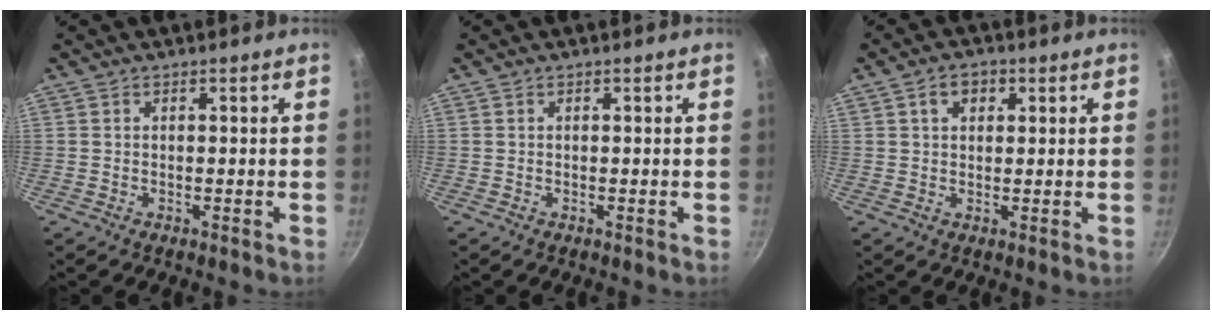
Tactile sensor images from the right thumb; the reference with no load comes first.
{"total": 0.0}
{"total": 4.0, "force": [1.5, 2.9, 2.3], "torque": [-0.023, 0.003, 0.021]}